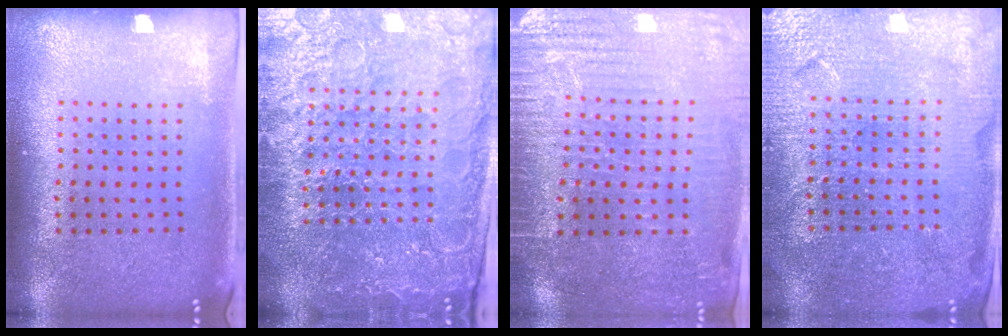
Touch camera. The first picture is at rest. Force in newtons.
{"total": 5.4, "press": 4.9, "slide": 2.2}
{"total": 3.5, "press": 3.3, "slide": 0.9}
{"total": 4.1, "press": 3.9, "slide": 1.2}